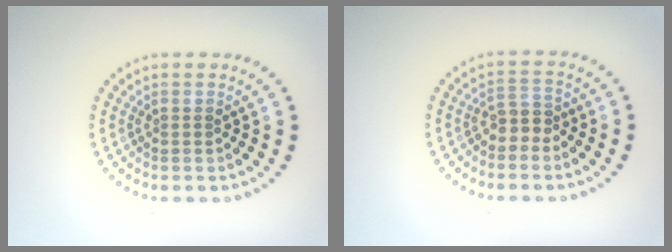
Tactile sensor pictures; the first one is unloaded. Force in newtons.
{"total": 1.9, "press": 1.6, "slide": 1.0}